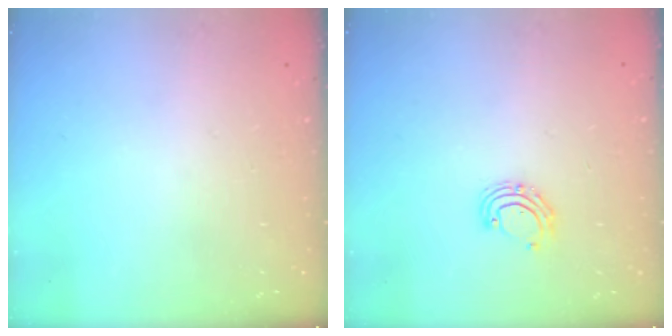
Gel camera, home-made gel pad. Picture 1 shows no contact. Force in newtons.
{"total": 5.3, "press": 5.1, "slide": 1.4}